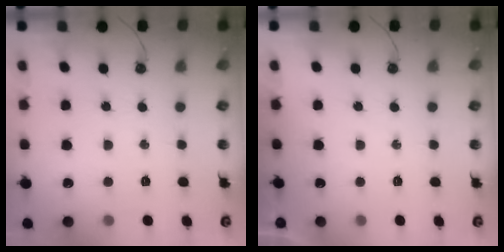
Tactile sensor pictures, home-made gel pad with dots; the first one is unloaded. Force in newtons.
{"total": 0.0}